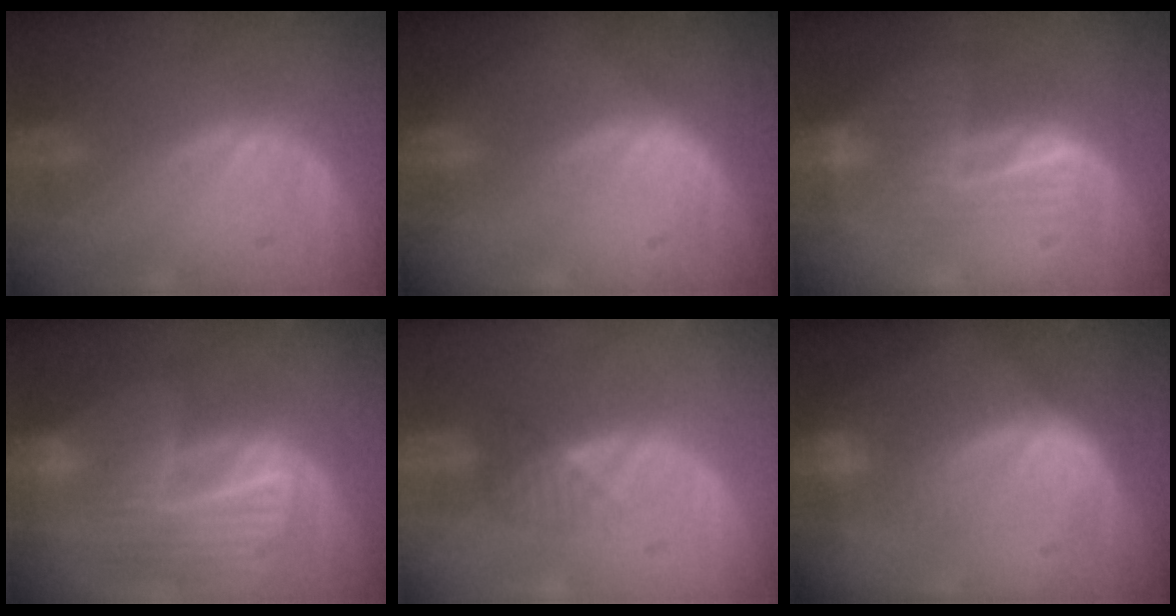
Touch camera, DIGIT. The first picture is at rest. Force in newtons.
{"total": 0.9, "press": 0.9, "slide": 0.1}
{"total": 6.7, "press": 6.3, "slide": 2.2}
{"total": 10.3, "press": 8.9, "slide": 5.1}
{"total": 2.3, "press": 2.1, "slide": 1.0}
{"total": 7.1, "press": 6.5, "slide": 2.9}